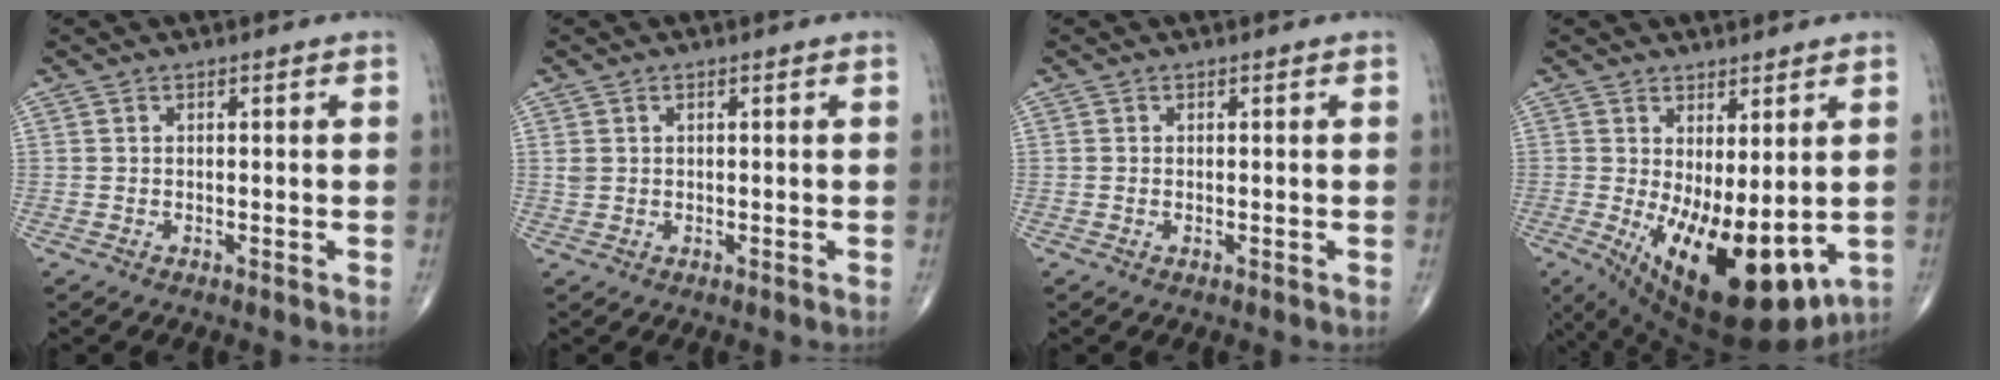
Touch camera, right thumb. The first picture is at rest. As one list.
[{"total": 1.4, "force": [0.5, 0.9, 0.9], "torque": [-0.023, 0.006, 0.017]}, {"total": 0.0}, {"total": 18.3, "force": [-3.4, 7.7, 16.2], "torque": [-0.232, -0.031, -0.021]}]